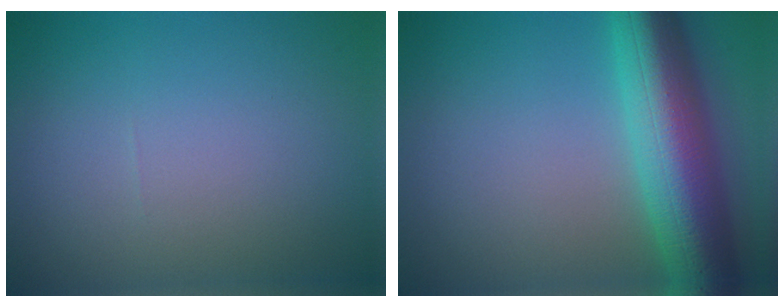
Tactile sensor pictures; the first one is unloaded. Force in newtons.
{"total": 10.5, "press": 10.5, "slide": 0.2}